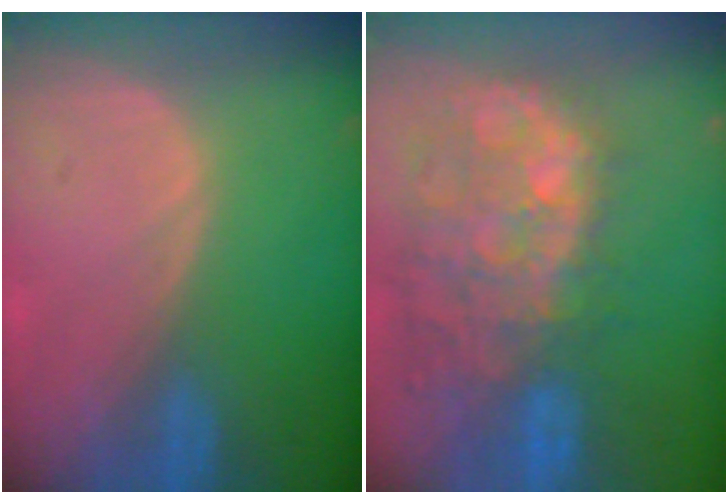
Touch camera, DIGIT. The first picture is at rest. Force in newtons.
{"total": 12.9, "press": 11.6, "slide": 5.8}